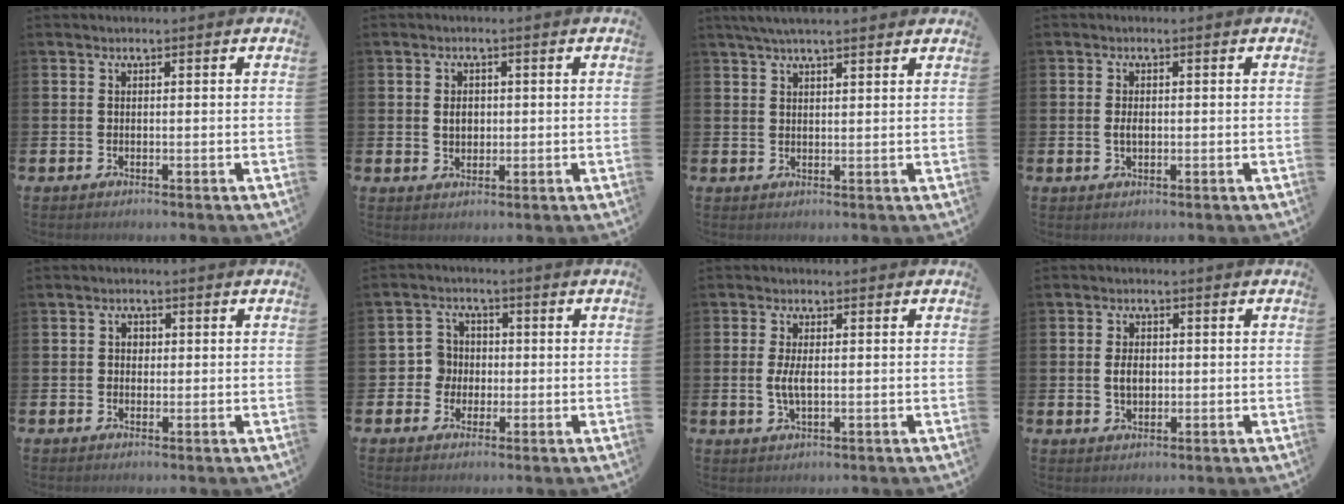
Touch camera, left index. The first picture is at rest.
{"total": 2.2, "force": [0.4, 1.8, 1.3], "torque": [-0.005, 0.000, 0.000]}
{"total": 4.0, "force": [3.5, 0.5, 1.9], "torque": [-0.041, -0.004, 0.063]}
{"total": 1.6, "force": [0.0, 0.9, 1.3], "torque": [-0.019, 0.003, -0.003]}
{"total": 1.6, "force": [0.2, 1.3, 0.8], "torque": [0.008, -0.001, -0.003]}
{"total": 4.1, "force": [-0.1, 4.0, 1.0], "torque": [-0.027, 0.009, -0.006]}
{"total": 3.0, "force": [0.2, 1.1, 2.7], "torque": [-0.053, -0.003, -0.003]}
{"total": 2.9, "force": [0.2, 1.9, 2.2], "torque": [-0.020, -0.001, -0.003]}